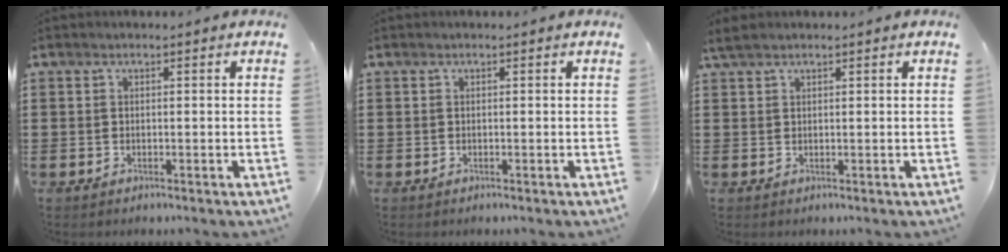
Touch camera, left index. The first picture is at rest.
{"total": 0.0}
{"total": 1.8, "force": [1.3, 0.6, 1.0], "torque": [-0.024, 0.004, 0.025]}